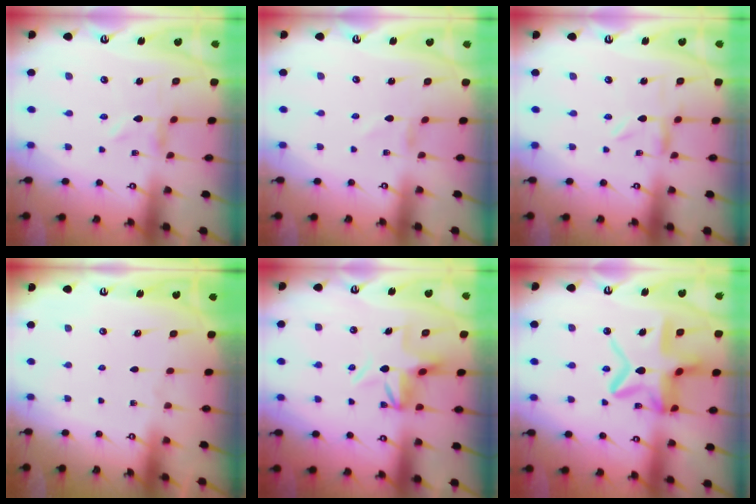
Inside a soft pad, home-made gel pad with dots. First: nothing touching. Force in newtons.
{"total": 0.9, "press": 0.8, "slide": 0.1}
{"total": 1.5, "press": 1.5, "slide": 0.2}
{"total": 0.0}
{"total": 6.0, "press": 6.0, "slide": 0.5}
{"total": 16.5, "press": 16.4, "slide": 1.6}